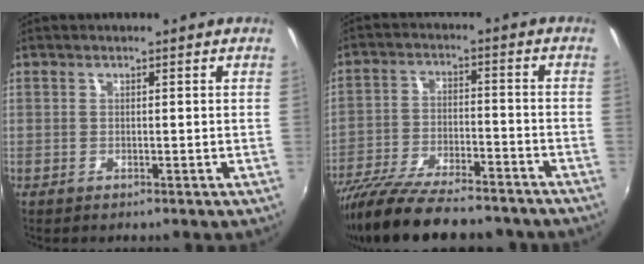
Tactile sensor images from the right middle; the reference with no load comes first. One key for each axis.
{"total": 21.3, "fx": -17.8, "fy": 5.1, "fz": 10.6, "tx": -0.208, "ty": -0.048, "tz": -0.279}